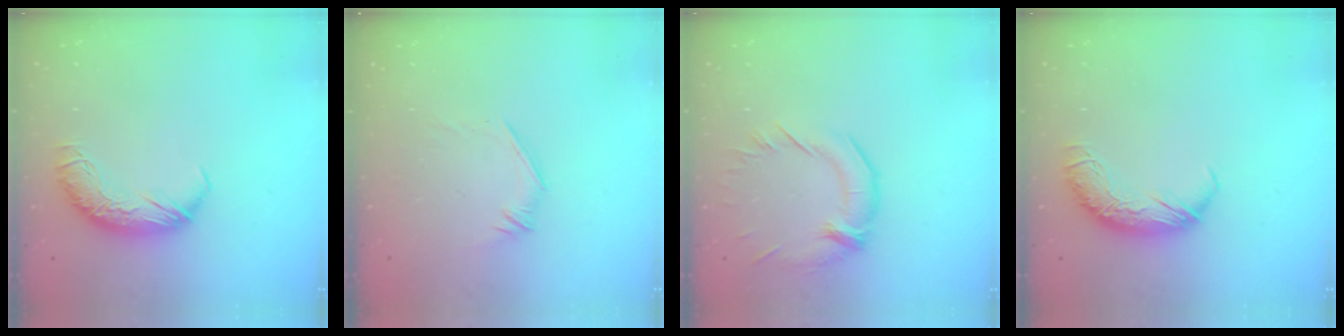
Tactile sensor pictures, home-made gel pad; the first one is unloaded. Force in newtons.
{"total": 4.6, "press": 4.3, "slide": 1.5}
{"total": 1.5, "press": 0.3, "slide": 1.5}
{"total": 0.0}